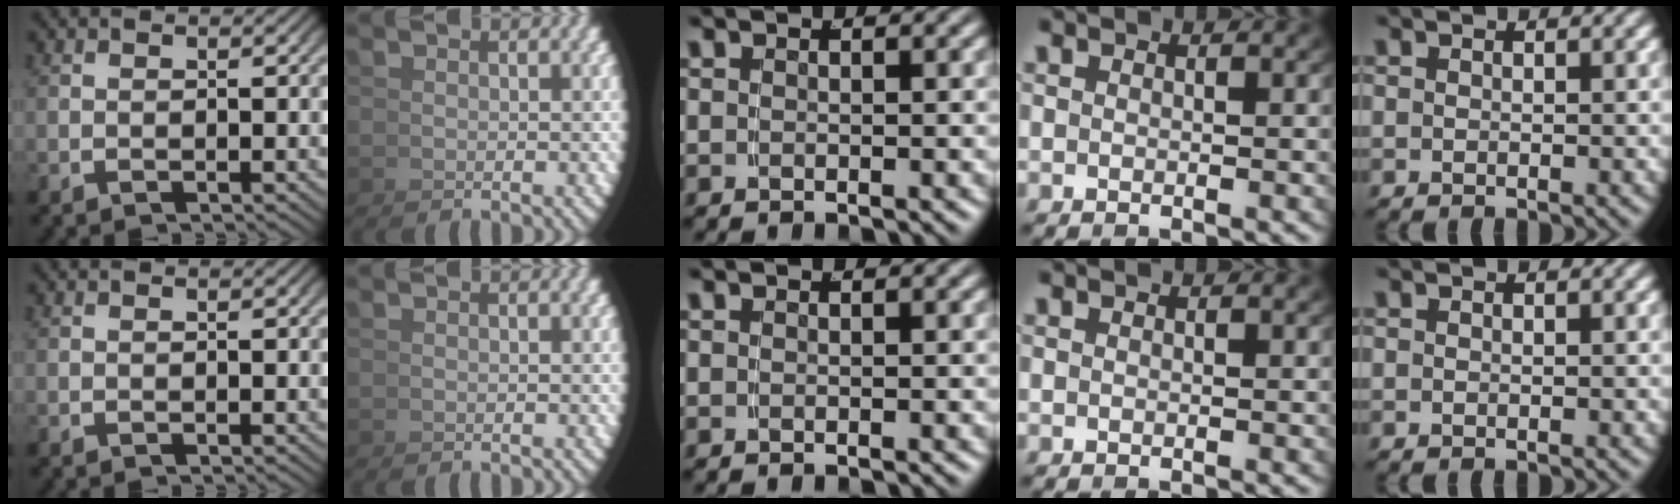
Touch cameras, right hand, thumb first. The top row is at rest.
{}